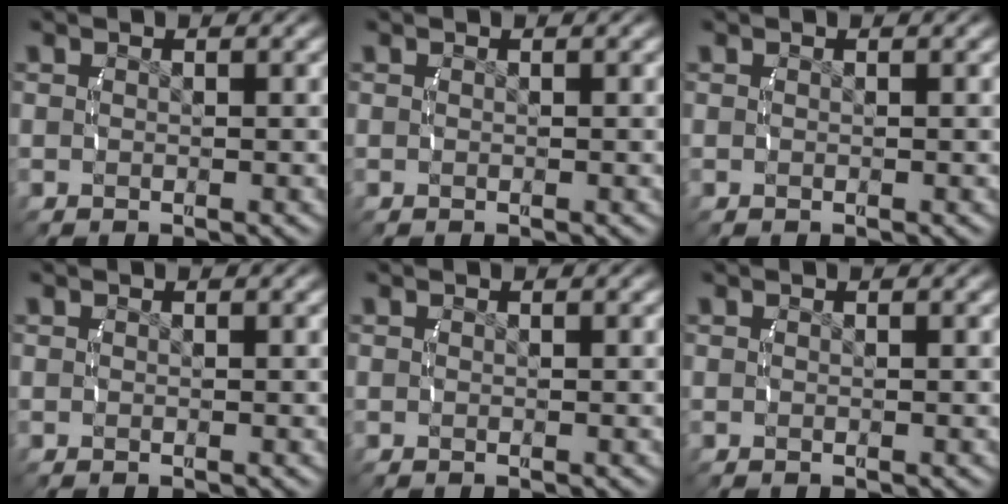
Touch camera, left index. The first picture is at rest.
{"total": 0.0}
{"total": 0.0}
{"total": 0.0}
{"total": 0.0}
{"total": 0.0}